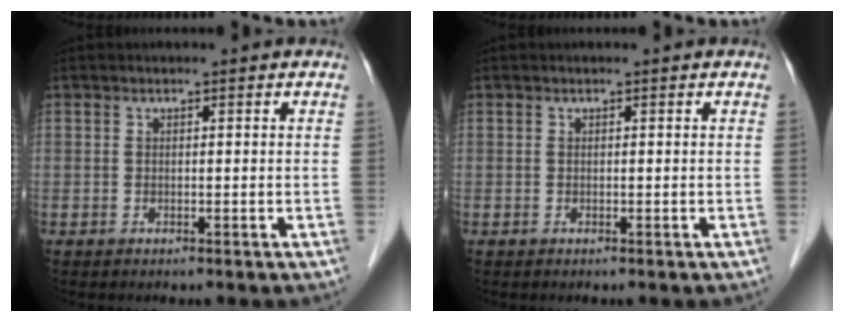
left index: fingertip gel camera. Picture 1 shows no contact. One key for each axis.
{"total": 0.0}